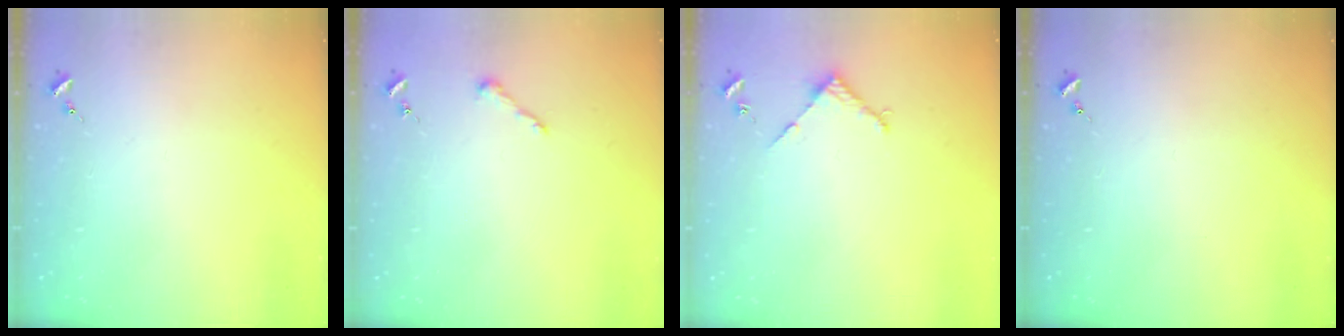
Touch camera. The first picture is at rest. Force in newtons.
{"total": 3.6, "press": 3.6, "slide": 0.4}
{"total": 2.9, "press": 2.8, "slide": 0.2}
{"total": 0.0}